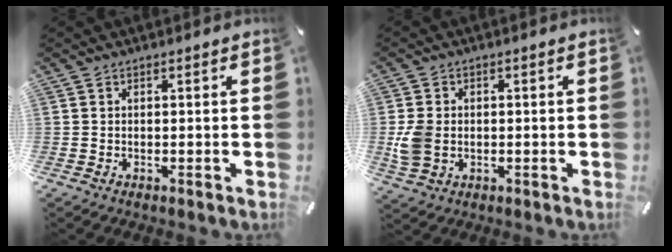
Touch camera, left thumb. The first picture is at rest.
{"total": 6.6, "force": [-0.5, 5.2, 4.0], "torque": [-0.090, 0.001, -0.008]}